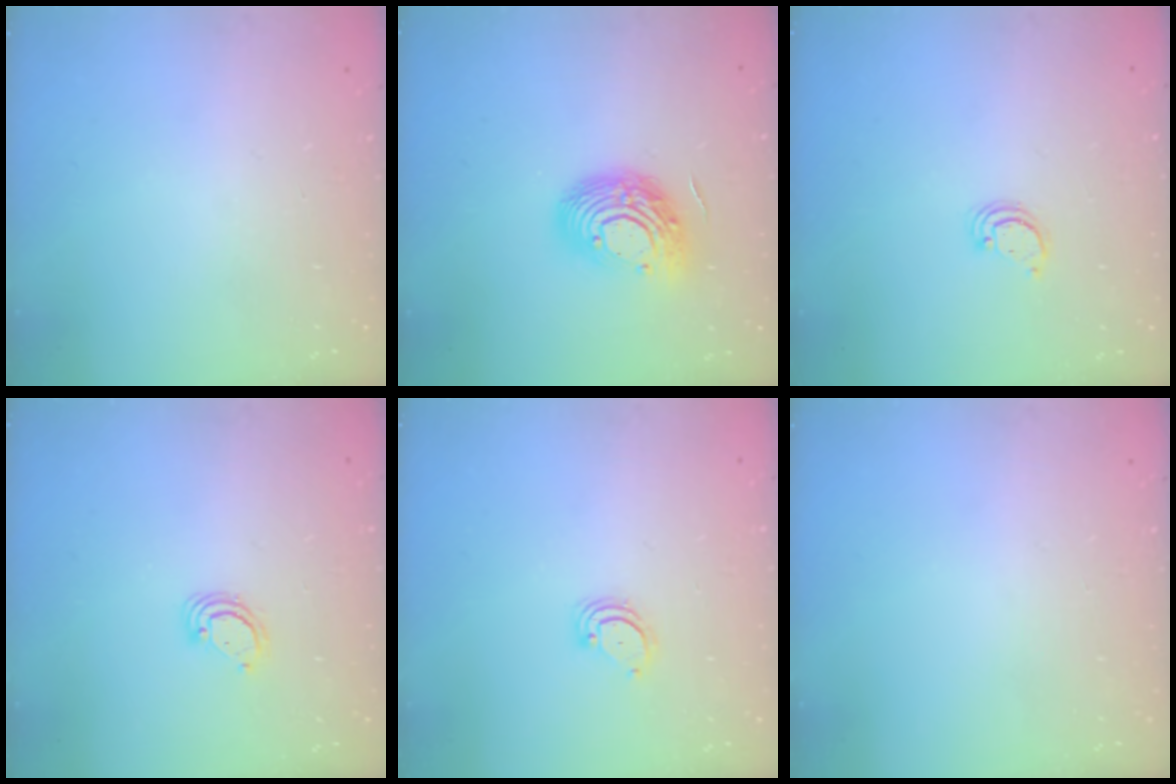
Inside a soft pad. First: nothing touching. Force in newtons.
{"total": 14.5, "press": 14.5, "slide": 1.0}
{"total": 2.6, "press": 2.6, "slide": 0.2}
{"total": 3.5, "press": 3.5, "slide": 0.1}
{"total": 3.1, "press": 3.1, "slide": 0.3}
{"total": 0.0}